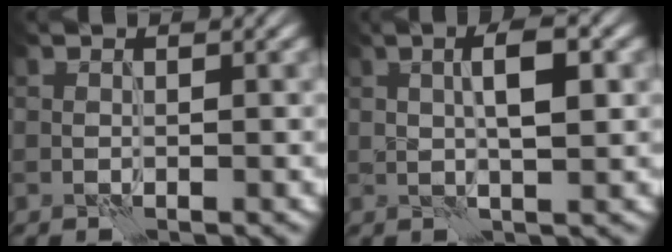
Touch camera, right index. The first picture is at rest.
{"total": 4.1, "force": [0.8, 0.8, 3.9], "torque": [-0.071, 0.008, 0.012]}